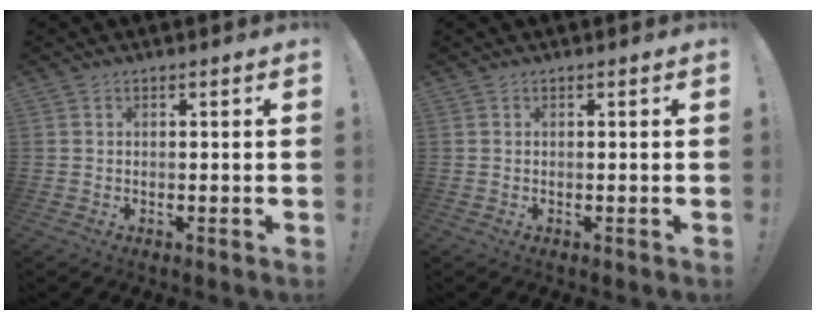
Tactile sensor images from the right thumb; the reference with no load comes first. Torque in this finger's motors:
{"motor_torque": [0.00, 0.00, -0.02, -0.02, 0.04]}